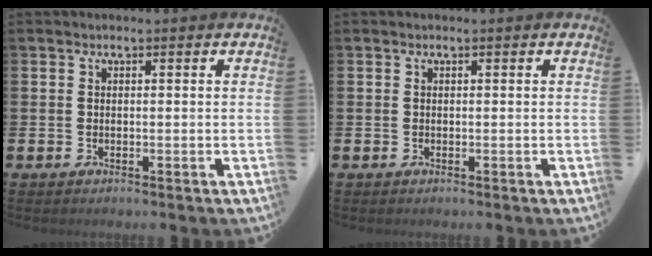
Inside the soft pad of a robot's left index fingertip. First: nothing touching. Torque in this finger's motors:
{"motor_torque": [-0.09, -0.03, 0.02, 0.00]}